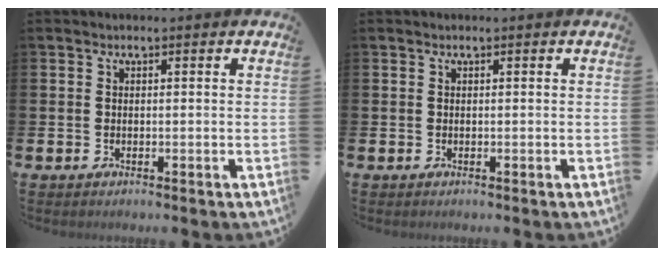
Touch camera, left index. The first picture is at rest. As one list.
[{"total": 0.0}]